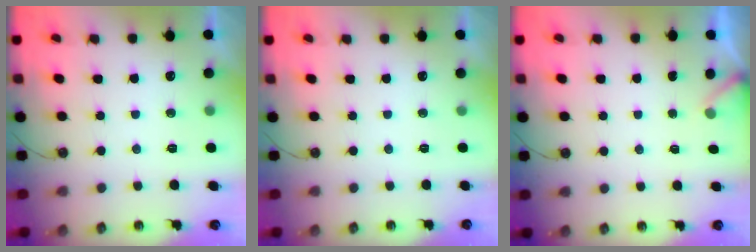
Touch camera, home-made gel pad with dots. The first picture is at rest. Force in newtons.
{"total": 0.0}
{"total": 1.7, "press": 1.7, "slide": 0.1}